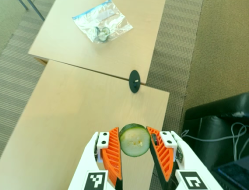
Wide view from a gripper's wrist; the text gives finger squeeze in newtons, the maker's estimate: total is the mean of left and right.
{"total": 10.4, "left": 10.1, "right": 10.8}